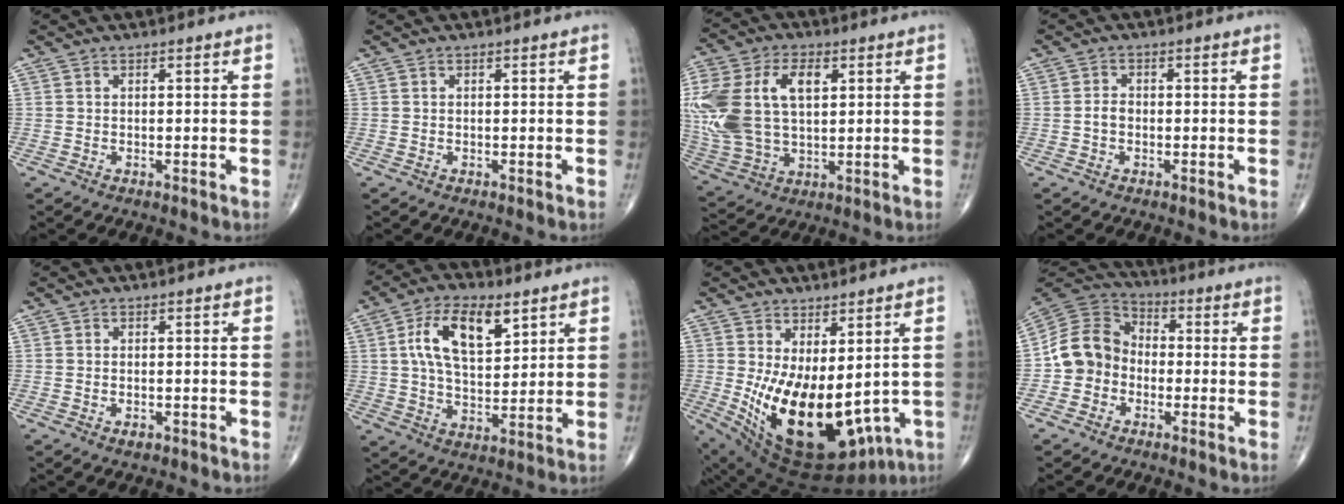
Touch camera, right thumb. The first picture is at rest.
{"total": 0.0}
{"total": 21.3, "force": [4.3, 12.9, 16.4], "torque": [-0.373, 0.009, 0.086]}
{"total": 1.9, "force": [-0.5, 1.4, 1.3], "torque": [-0.019, 0.007, -0.012]}
{"total": 1.4, "force": [-0.8, 0.8, 0.9], "torque": [-0.017, 0.004, -0.010]}
{"total": 13.1, "force": [5.0, 6.6, 10.2], "torque": [-0.168, -0.009, 0.091]}
{"total": 19.6, "force": [-2.0, 10.1, 16.7], "torque": [-0.267, -0.028, 0.006]}
{"total": 10.3, "force": [-2.4, 8.9, 4.7], "torque": [-0.071, 0.041, -0.060]}